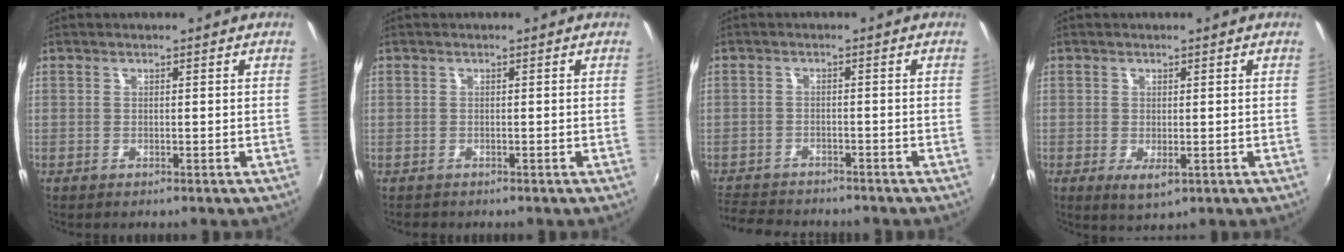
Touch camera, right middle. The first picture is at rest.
{"total": 0.9, "force": [-0.6, 0.7, -0.2], "torque": [0.000, 0.002, -0.009]}
{"total": 7.3, "force": [-6.6, 2.7, 1.6], "torque": [-0.059, 0.001, -0.112]}
{"total": 3.1, "force": [-0.7, 1.4, 2.6], "torque": [-0.045, -0.012, -0.007]}